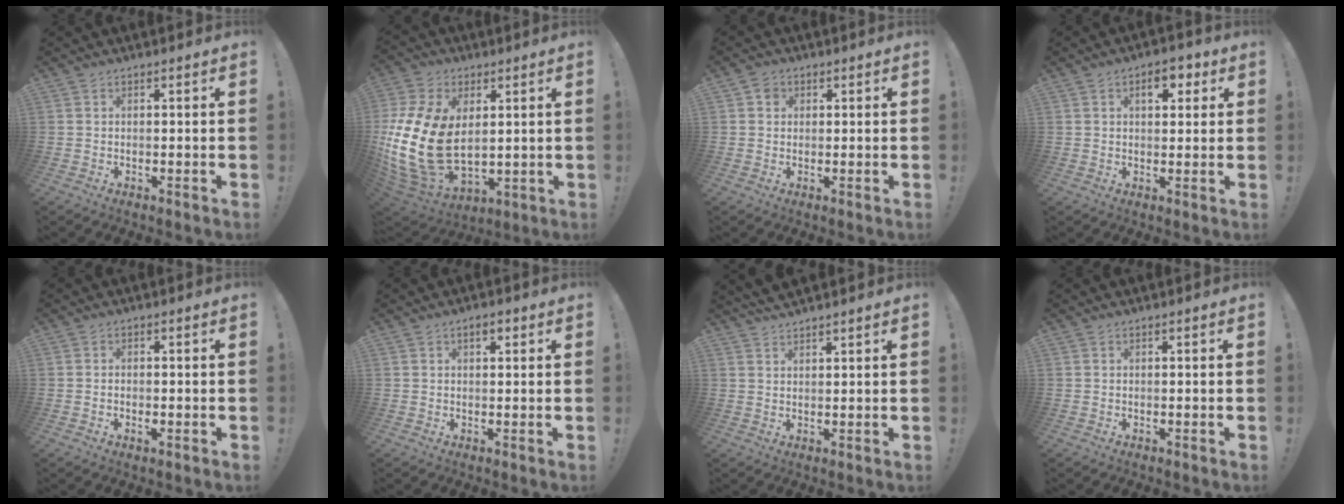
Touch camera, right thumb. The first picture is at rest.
{"total": 23.3, "force": [0.9, 16.2, 16.8], "torque": [-0.350, -0.014, 0.029]}
{"total": 2.0, "force": [1.1, 1.5, 0.7], "torque": [0.000, -0.003, 0.018]}
{"total": 6.2, "force": [2.5, 3.6, 4.3], "torque": [-0.046, -0.003, 0.038]}
{"total": 1.5, "force": [-0.9, 0.8, 0.8], "torque": [-0.017, 0.006, -0.014]}
{"total": 2.4, "force": [1.3, 1.1, 1.7], "torque": [-0.021, -0.002, 0.020]}
{"total": 2.8, "force": [2.7, -0.1, 0.7], "torque": [-0.009, -0.018, 0.050]}
{"total": 0.0}